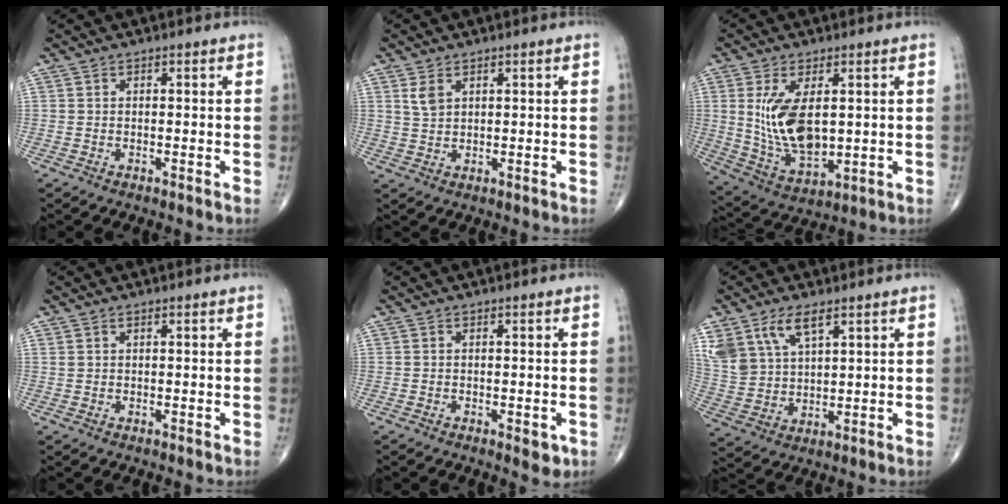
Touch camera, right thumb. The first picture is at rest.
{"total": 2.7, "force": [1.4, 1.6, 1.7], "torque": [-0.029, -0.004, 0.034]}
{"total": 12.8, "force": [2.0, 6.6, 10.8], "torque": [-0.195, -0.020, 0.055]}
{"total": 0.8, "force": [0.5, 0.4, 0.4], "torque": [-0.007, 0.004, 0.011]}
{"total": 2.8, "force": [-1.0, 1.3, 2.3], "torque": [-0.020, -0.003, -0.009]}
{"total": 12.0, "force": [6.7, 6.5, 7.6], "torque": [-0.153, -0.015, 0.143]}